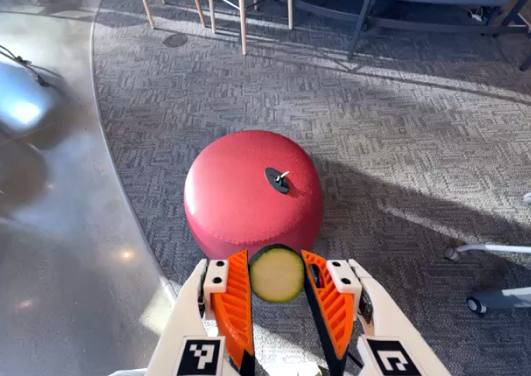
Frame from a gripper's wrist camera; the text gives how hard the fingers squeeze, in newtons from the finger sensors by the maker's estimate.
{"total": 5.3, "left": 5.0, "right": 5.6}